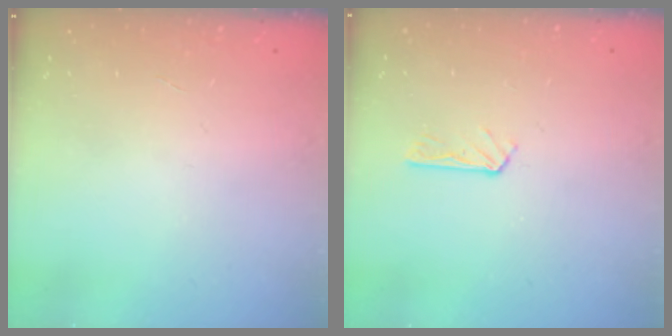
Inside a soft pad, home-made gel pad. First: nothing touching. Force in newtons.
{"total": 2.9, "press": 2.9, "slide": 0.3}